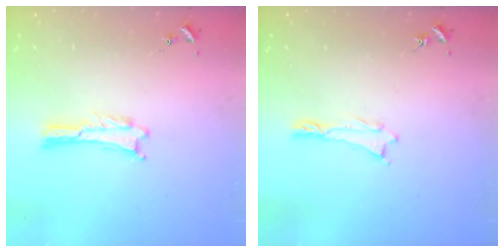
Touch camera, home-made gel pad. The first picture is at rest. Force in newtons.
{"total": 0.5, "press": 0.5, "slide": 0.2}